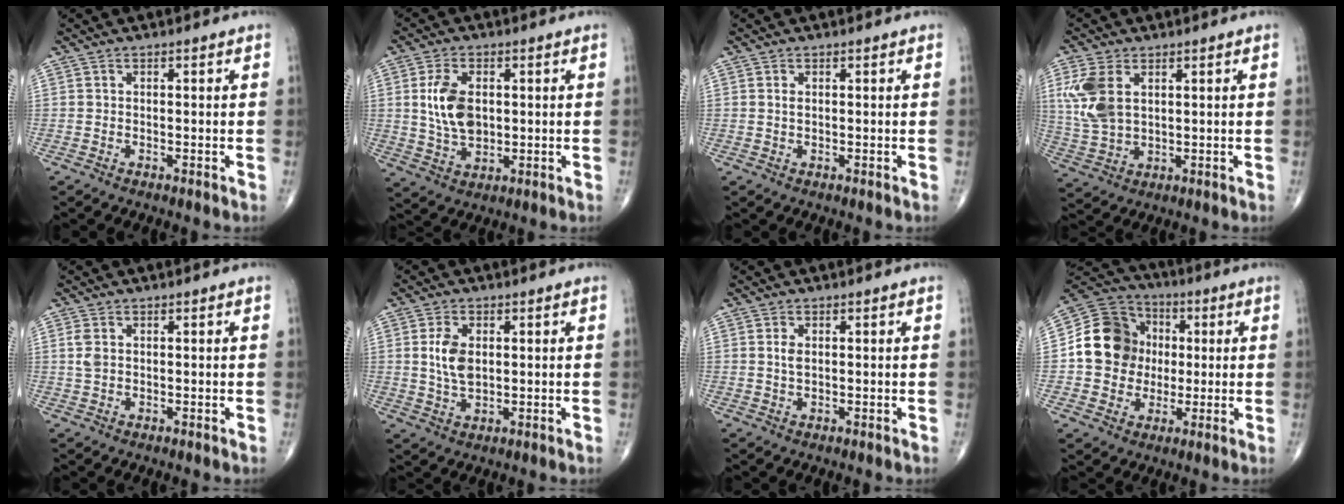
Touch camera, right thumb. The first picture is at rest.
{"total": 9.0, "force": [1.2, 5.5, 7.1], "torque": [-0.131, -0.008, 0.030]}
{"total": 0.9, "force": [0.2, 0.5, 0.7], "torque": [-0.016, 0.000, 0.006]}
{"total": 9.4, "force": [2.8, 5.6, 7.0], "torque": [-0.156, -0.003, 0.065]}
{"total": 2.3, "force": [0.5, 1.4, 1.8], "torque": [-0.045, 0.002, 0.013]}
{"total": 5.8, "force": [0.9, 3.3, 4.7], "torque": [-0.091, -0.006, 0.020]}
{"total": 1.9, "force": [0.4, 1.0, 1.5], "torque": [-0.031, -0.001, 0.009]}
{"total": 14.0, "force": [0.5, 12.6, 6.1], "torque": [-0.079, 0.021, 0.005]}